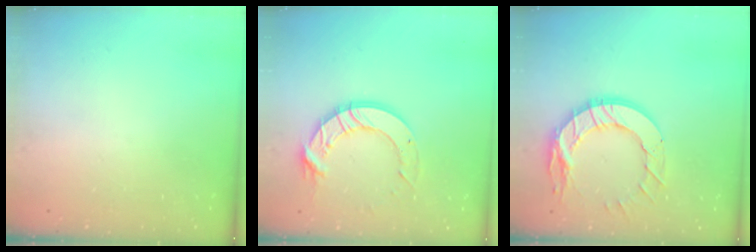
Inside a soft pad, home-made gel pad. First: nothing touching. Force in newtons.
{"total": 11.6, "press": 11.6, "slide": 1.2}
{"total": 14.5, "press": 14.4, "slide": 1.2}